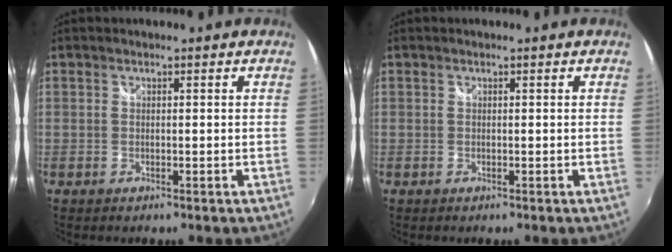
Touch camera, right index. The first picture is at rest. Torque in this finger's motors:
{"motor_torque": [-0.01, 0.01, 0.00, 0.00]}